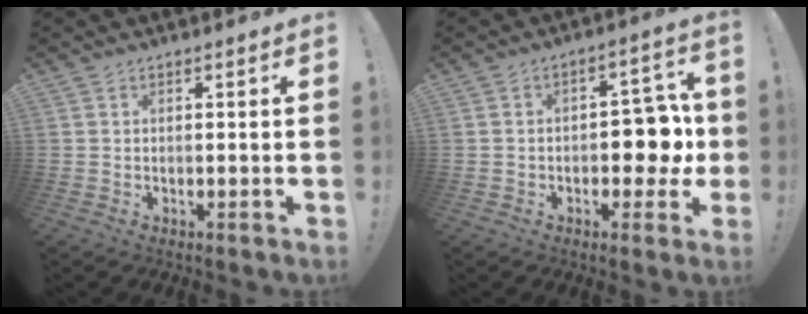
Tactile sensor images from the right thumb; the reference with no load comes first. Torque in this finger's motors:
{"motor_torque": [1.28, 1.49, 0.51, -0.51, 0.00]}